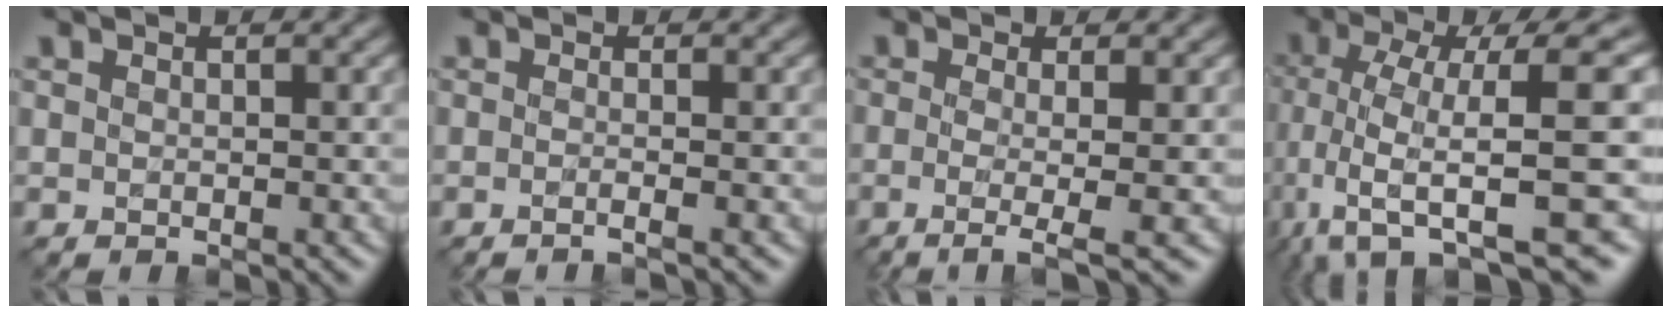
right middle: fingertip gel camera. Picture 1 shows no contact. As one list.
[{"total": 1.6, "force": [-0.5, 0.6, 1.4], "torque": [-0.011, -0.012, -0.022]}, {"total": 4.3, "force": [-0.8, 1.2, 4.0], "torque": [-0.064, -0.011, -0.018]}, {"total": 12.7, "force": [-2.2, 3.9, 11.9], "torque": [-0.213, 0.003, -0.029]}]